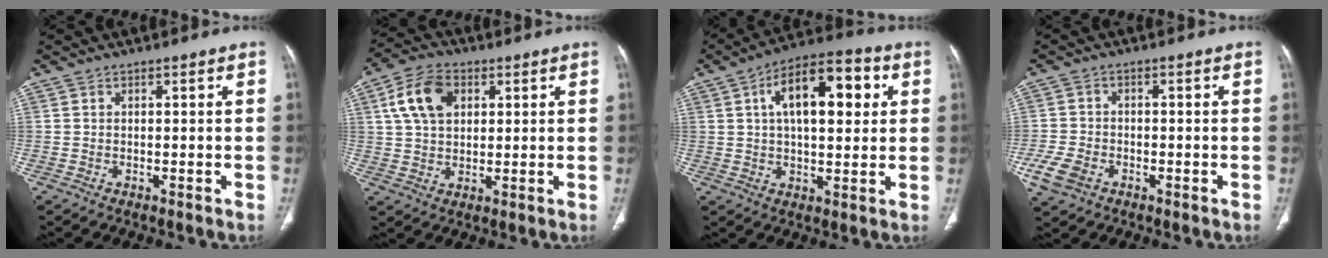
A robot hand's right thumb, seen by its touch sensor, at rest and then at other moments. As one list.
[{"total": 10.2, "force": [3.3, 6.8, 6.8], "torque": [-0.116, 0.005, 0.057]}, {"total": 15.9, "force": [4.4, 7.5, 13.3], "torque": [-0.185, 0.016, 0.064]}, {"total": 6.0, "force": [-2.7, 4.2, 3.3], "torque": [-0.075, 0.011, -0.048]}]